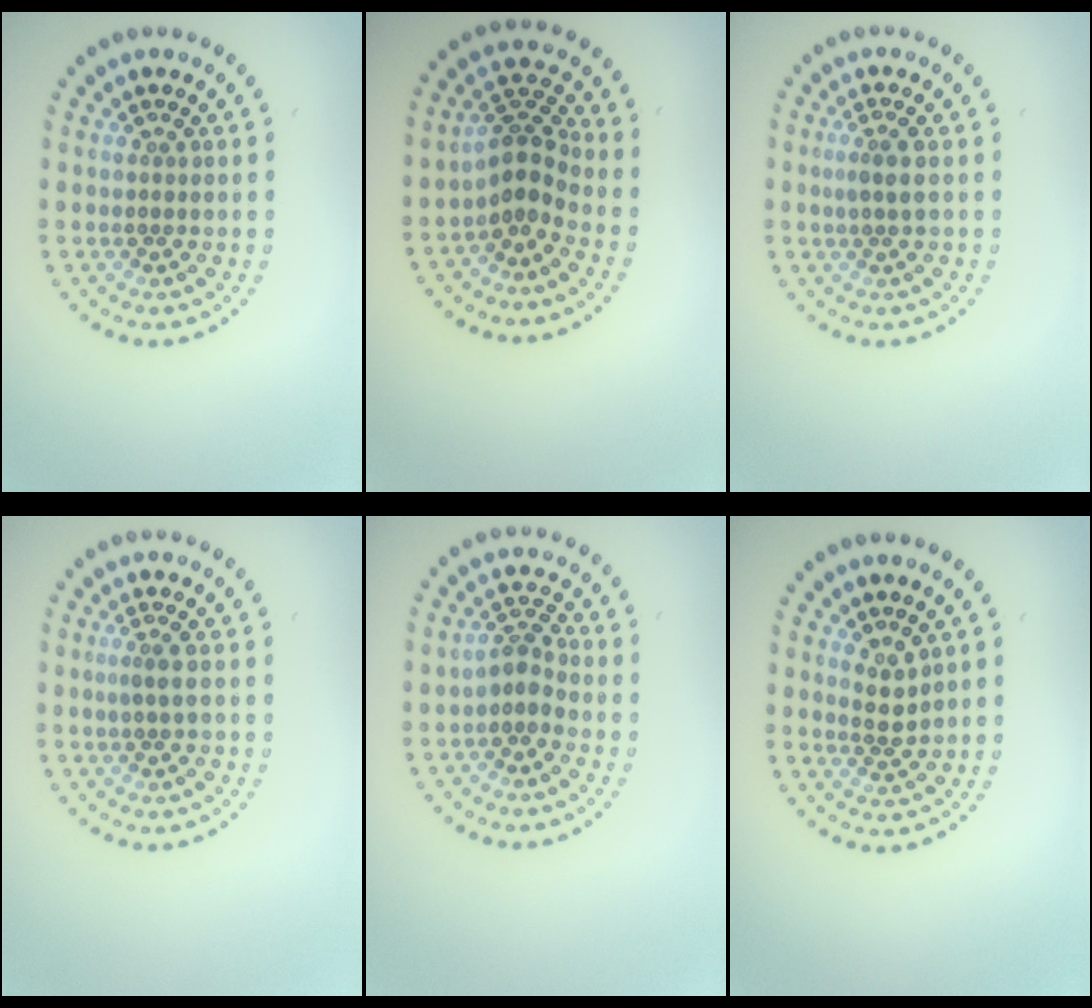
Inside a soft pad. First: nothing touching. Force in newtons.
{"total": 2.8, "press": 2.2, "slide": 1.8}
{"total": 1.6, "press": 1.2, "slide": 1.1}
{"total": 1.1, "press": 0.6, "slide": 0.9}
{"total": 2.1, "press": 1.6, "slide": 1.4}
{"total": 1.6, "press": 1.3, "slide": 1.0}